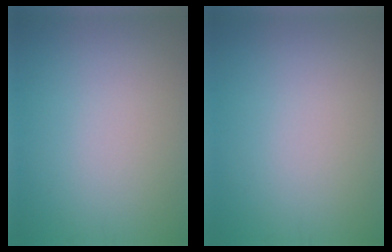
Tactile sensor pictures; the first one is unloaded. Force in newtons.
{"total": 0.0}